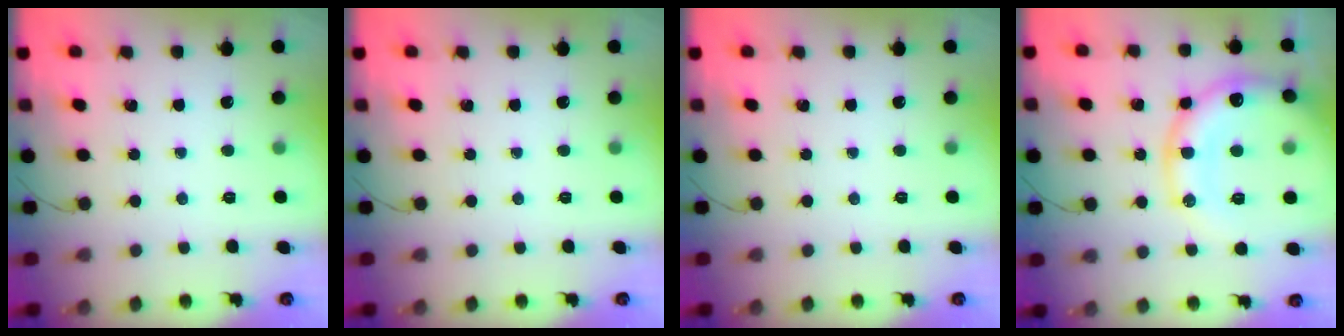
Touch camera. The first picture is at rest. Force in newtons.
{"total": 0.0}
{"total": 0.0}
{"total": 21.0, "press": 20.8, "slide": 3.0}